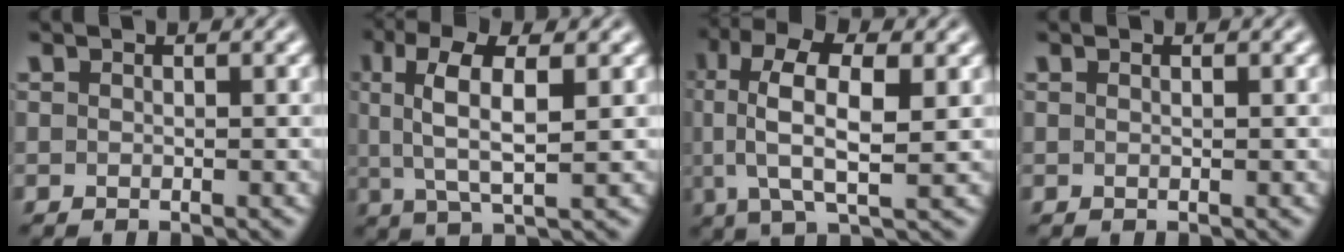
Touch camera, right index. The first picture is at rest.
{"total": 5.0, "force": [1.1, 1.3, 4.7], "torque": [-0.090, 0.000, 0.025]}
{"total": 7.5, "force": [1.5, 3.3, 6.6], "torque": [-0.132, -0.007, 0.022]}
{"total": 0.6, "force": [0.2, -0.5, 0.2], "torque": [0.000, -0.002, 0.005]}